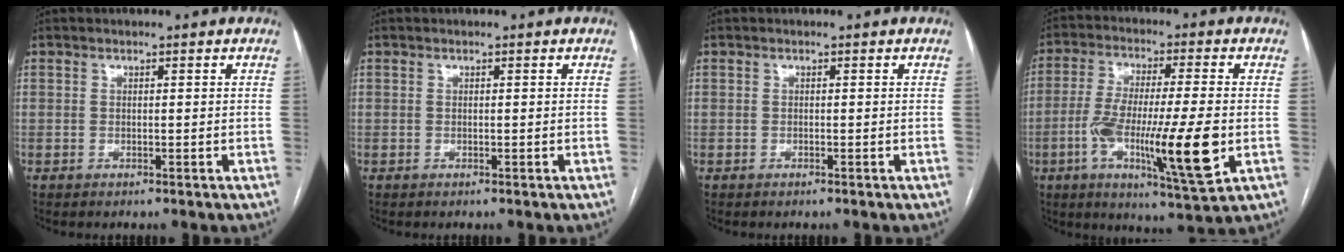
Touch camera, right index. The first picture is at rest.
{"total": 0.0}
{"total": 0.0}
{"total": 16.5, "force": [-3.9, 1.6, 15.9], "torque": [-0.279, -0.019, -0.063]}